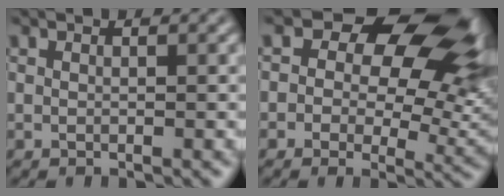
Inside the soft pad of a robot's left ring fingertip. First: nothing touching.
{"total": 13.4, "force": [6.8, 7.5, 8.8], "torque": [-0.131, 0.017, 0.120]}